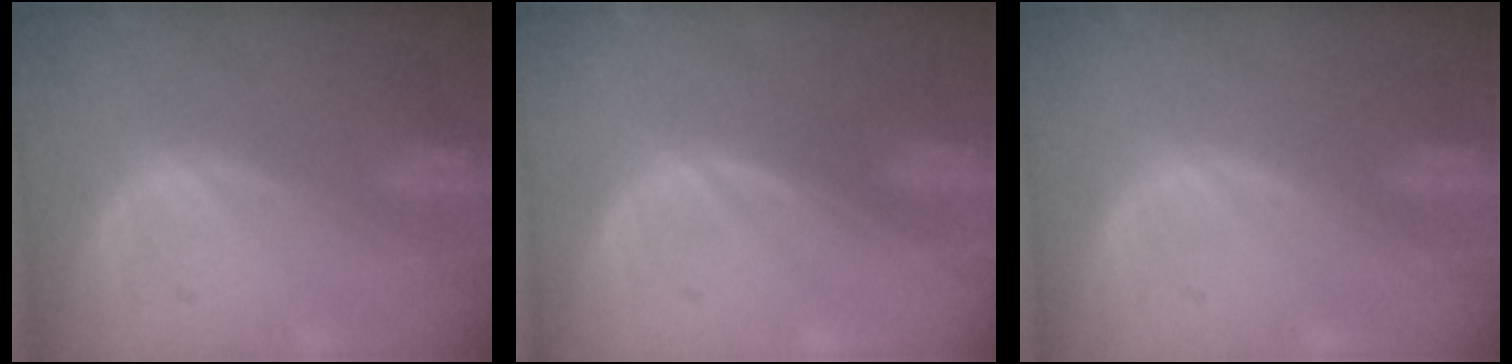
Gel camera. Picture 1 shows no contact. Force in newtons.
{"total": 0.0}
{"total": 0.0}